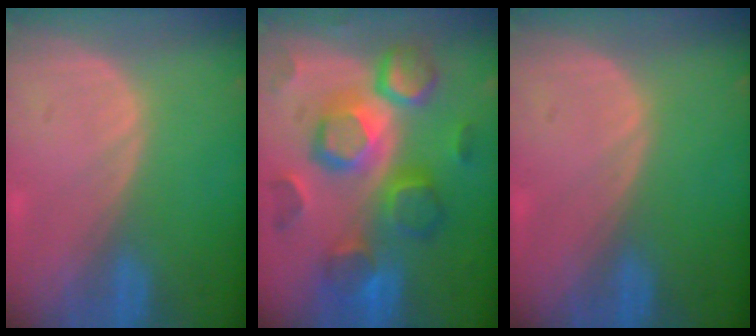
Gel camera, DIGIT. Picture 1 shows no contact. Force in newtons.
{"total": 12.4, "press": 12.4, "slide": 1.1}
{"total": 0.0}